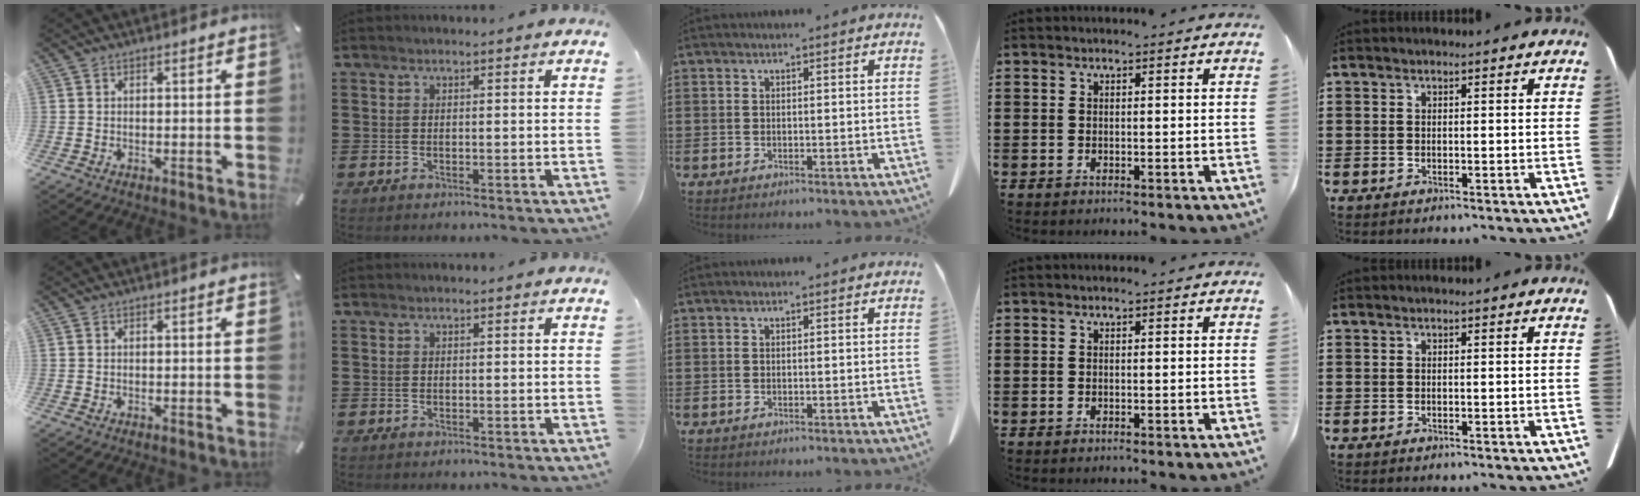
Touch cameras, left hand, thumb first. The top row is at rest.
{}